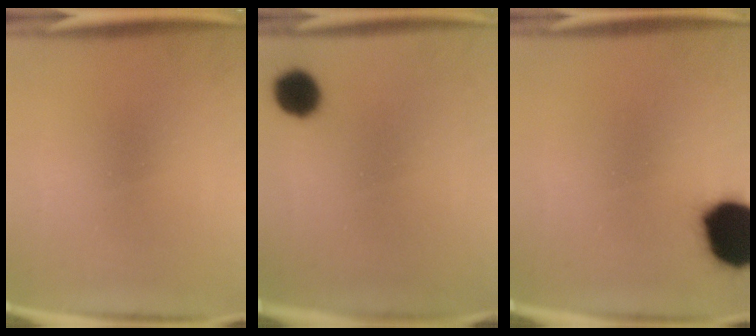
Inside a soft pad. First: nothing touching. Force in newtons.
{"total": 6.9}
{"total": 19.3}